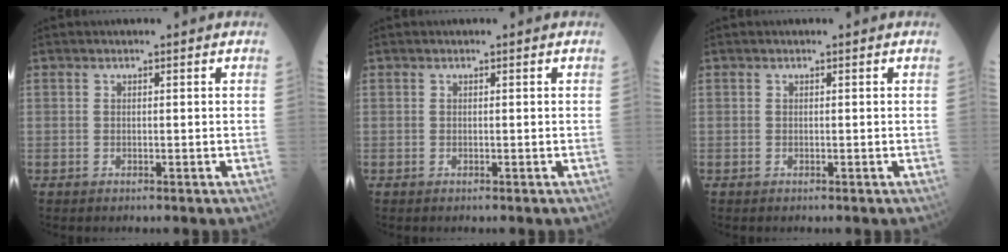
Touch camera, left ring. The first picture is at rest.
{"total": 0.0}
{"total": 0.0}